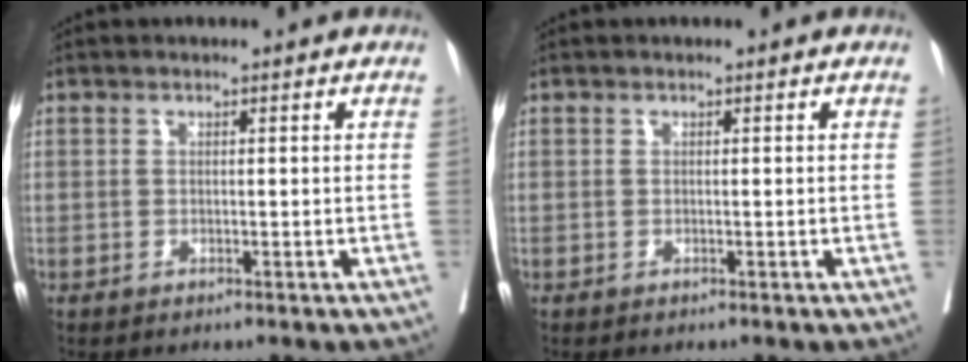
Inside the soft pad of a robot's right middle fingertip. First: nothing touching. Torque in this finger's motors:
{"motor_torque": [-0.02, -0.37, 0.03, 0.00]}